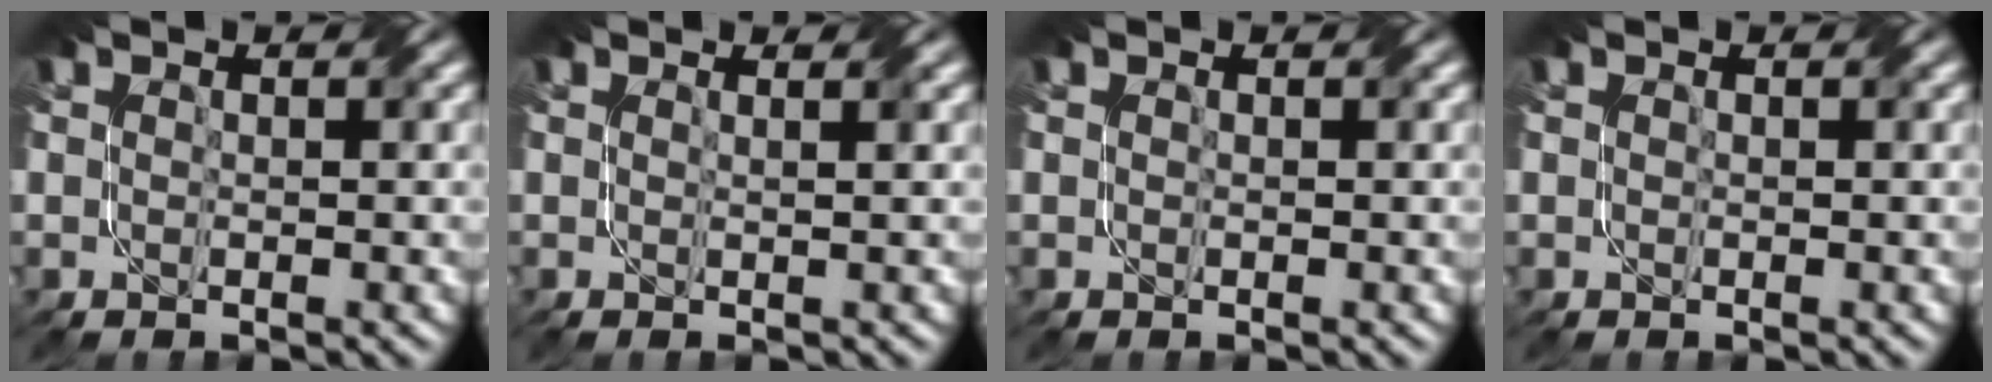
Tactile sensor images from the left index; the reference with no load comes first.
{"total": 1.3, "force": [1.1, -0.4, 0.6], "torque": [0.000, 0.003, 0.004]}
{"total": 0.0}
{"total": 0.0}